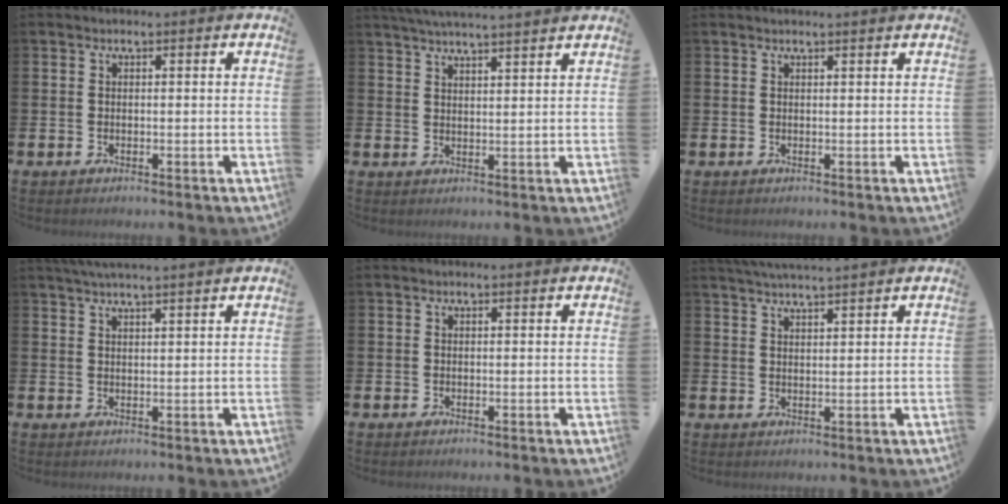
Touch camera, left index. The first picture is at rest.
{"total": 4.1, "force": [4.0, -0.5, 0.7], "torque": [-0.023, -0.016, 0.072]}
{"total": 0.5, "force": [0.5, -0.1, 0.1], "torque": [0.001, -0.002, 0.009]}
{"total": 3.0, "force": [2.9, -0.4, 0.7], "torque": [-0.026, -0.003, 0.054]}
{"total": 0.0}
{"total": 3.5, "force": [3.4, -0.4, 0.5], "torque": [-0.018, -0.011, 0.063]}